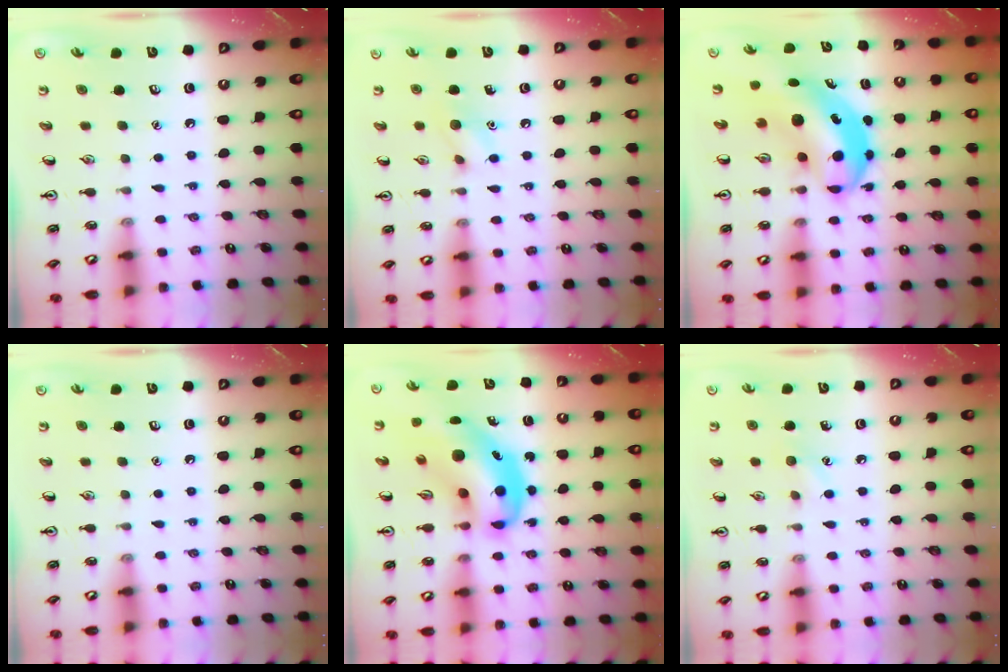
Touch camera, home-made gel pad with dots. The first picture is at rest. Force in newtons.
{"total": 7.3, "press": 7.2, "slide": 1.5}
{"total": 8.6, "press": 8.2, "slide": 2.3}
{"total": 0.0}
{"total": 12.3, "press": 11.7, "slide": 3.7}
{"total": 6.6, "press": 6.3, "slide": 2.0}